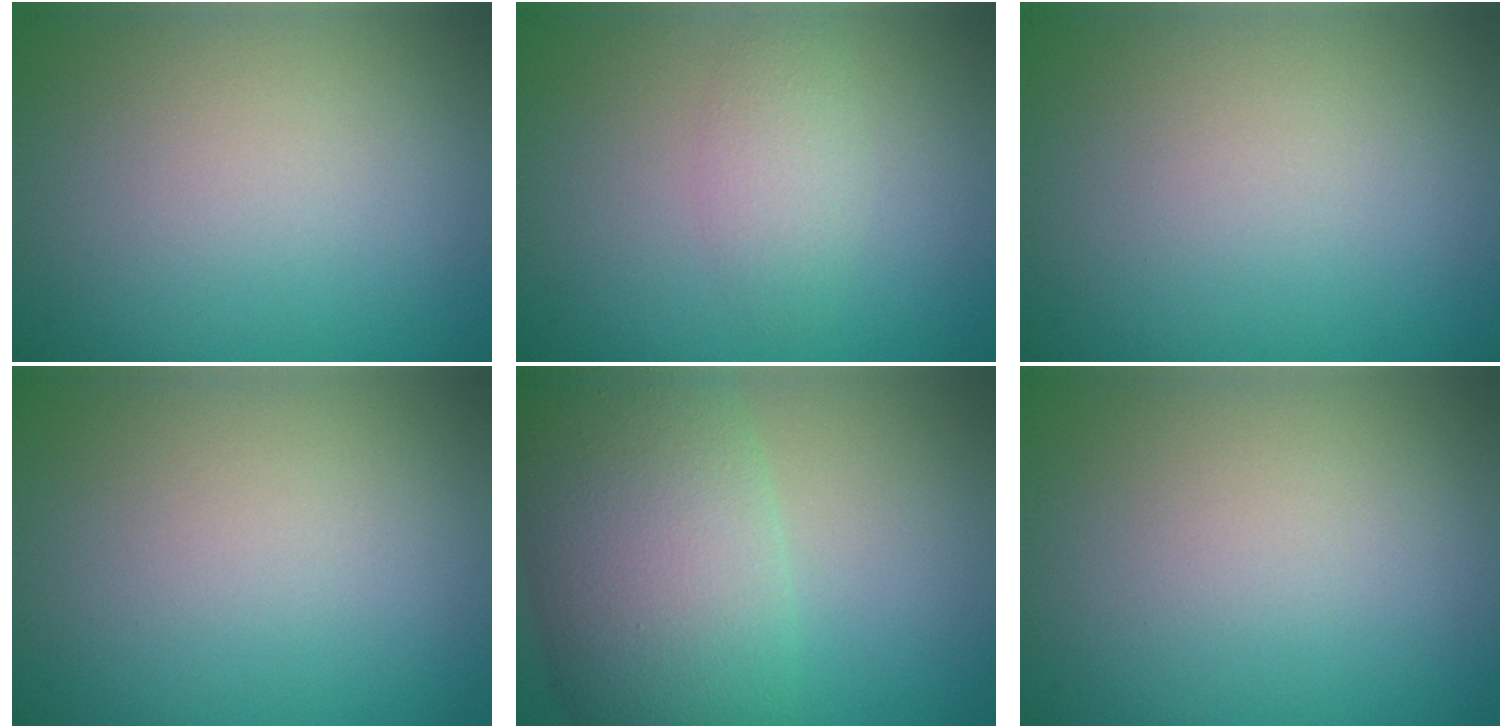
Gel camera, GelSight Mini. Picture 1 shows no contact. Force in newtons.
{"total": 2.0, "press": 2.0, "slide": 0.2}
{"total": 0.0}
{"total": 0.0}
{"total": 10.7, "press": 10.7, "slide": 0.2}
{"total": 0.0}